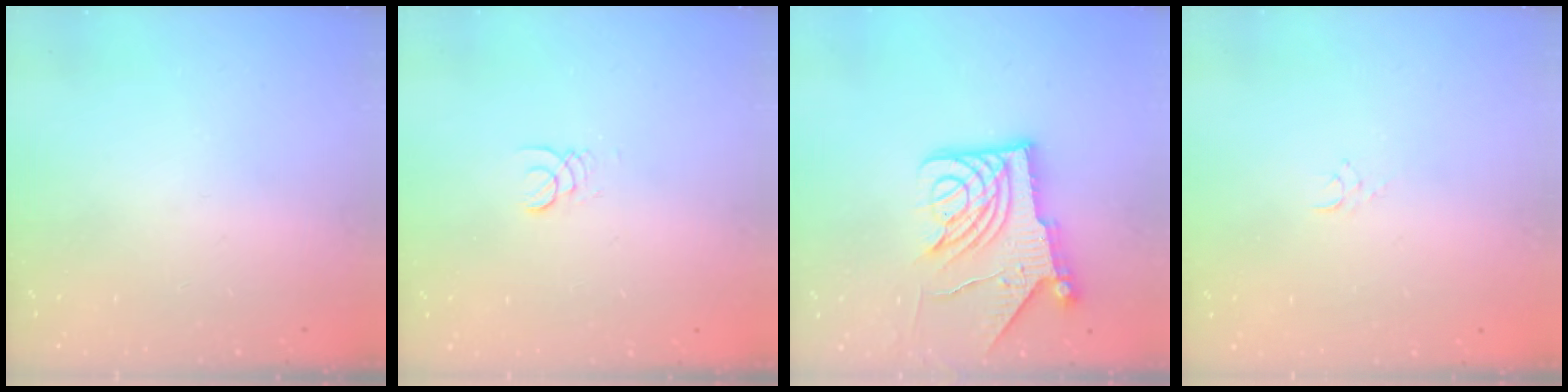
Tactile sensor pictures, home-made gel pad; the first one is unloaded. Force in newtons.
{"total": 1.2, "press": 1.2, "slide": 0.0}
{"total": 12.5, "press": 12.4, "slide": 1.6}
{"total": 3.3, "press": 3.3, "slide": 0.4}